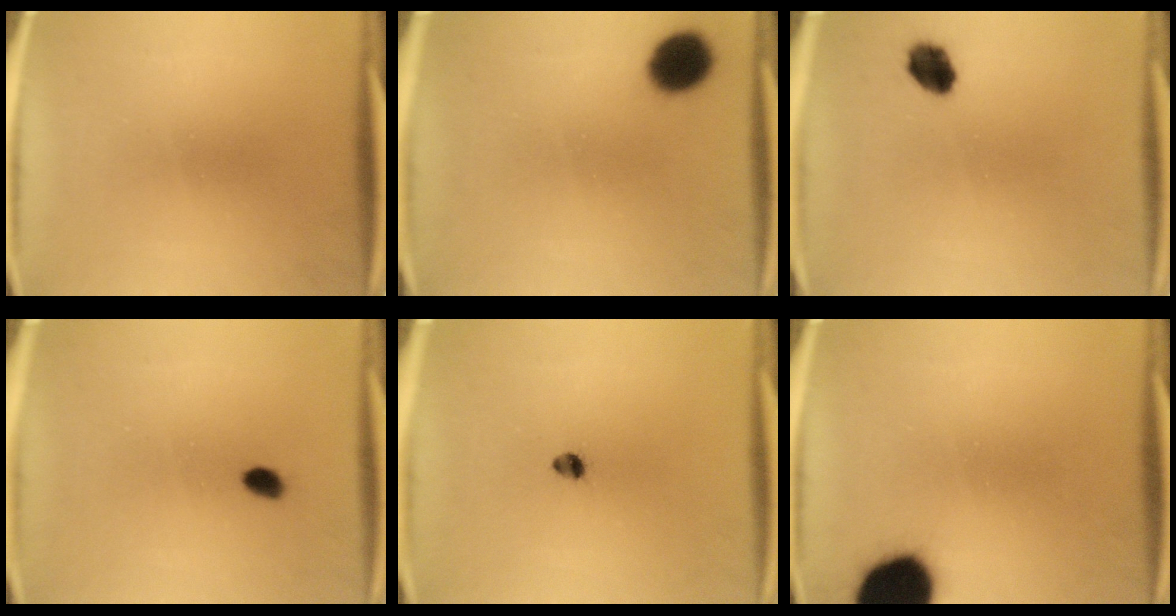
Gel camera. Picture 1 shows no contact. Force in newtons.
{"total": 9.2}
{"total": 5.6}
{"total": 1.5}
{"total": 2.0}
{"total": 18.1}